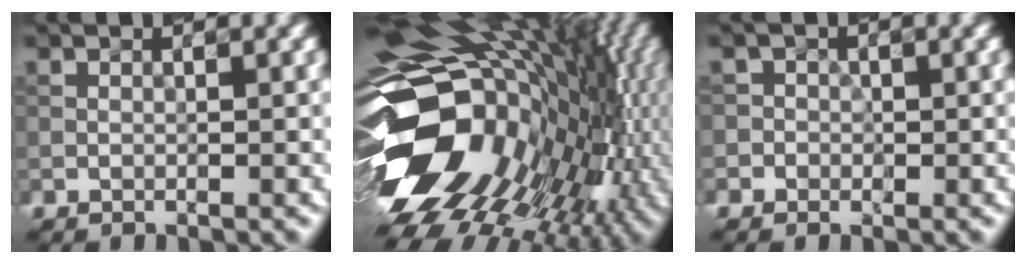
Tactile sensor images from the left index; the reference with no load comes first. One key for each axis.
{"total": 17.4, "fx": -1.3, "fy": 12.0, "fz": 12.6, "tx": -0.217, "ty": -0.003, "tz": -0.024}
{"total": 1.9, "fx": -0.3, "fy": 1.9, "fz": 0.2, "tx": 0.016, "ty": 0.010, "tz": -0.020}